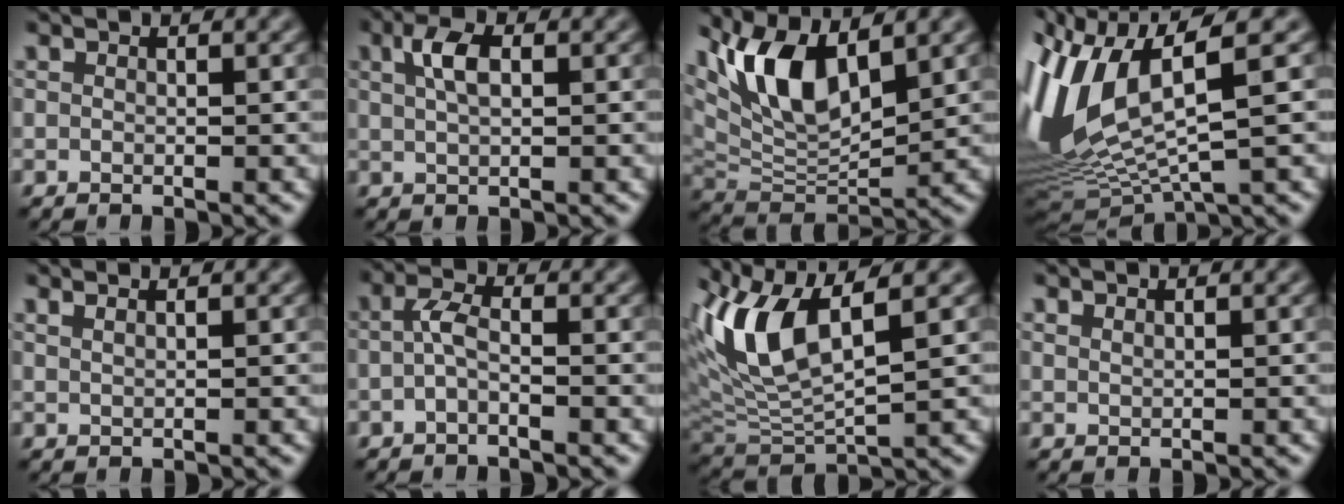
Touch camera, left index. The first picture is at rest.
{"total": 2.6, "force": [0.7, 1.2, 2.2], "torque": [-0.047, 0.010, 0.016]}
{"total": 8.5, "force": [4.2, 3.5, 6.5], "torque": [-0.134, 0.003, 0.081]}
{"total": 11.8, "force": [1.3, 4.3, 10.9], "torque": [-0.257, -0.002, 0.052]}
{"total": 1.6, "force": [1.1, 0.7, 0.9], "torque": [0.007, 0.005, 0.001]}
{"total": 1.8, "force": [-0.8, 0.6, 1.5], "torque": [-0.035, 0.008, -0.015]}
{"total": 8.5, "force": [2.8, 3.5, 7.2], "torque": [-0.157, 0.005, 0.058]}
{"total": 0.6, "force": [0.6, 0.2, 0.2], "torque": [-0.002, 0.001, 0.011]}